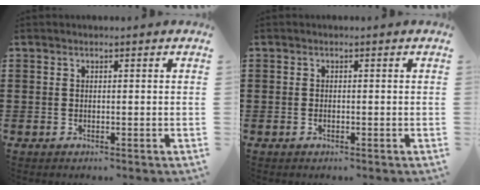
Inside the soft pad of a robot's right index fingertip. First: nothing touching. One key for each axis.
{"total": 0.5, "fx": -0.2, "fy": 0.0, "fz": 0.5, "tx": -0.011, "ty": -0.006, "tz": -0.002}